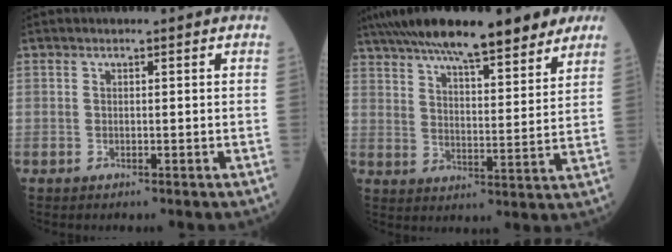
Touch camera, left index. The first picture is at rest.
{"total": 21.2, "force": [16.3, 4.1, 13.0], "torque": [-0.209, 0.035, 0.231]}